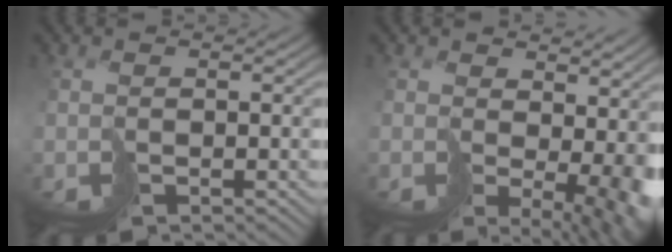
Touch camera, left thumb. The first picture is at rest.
{"total": 9.6, "force": [0.6, 5.0, 8.2], "torque": [-0.122, -0.027, 0.035]}